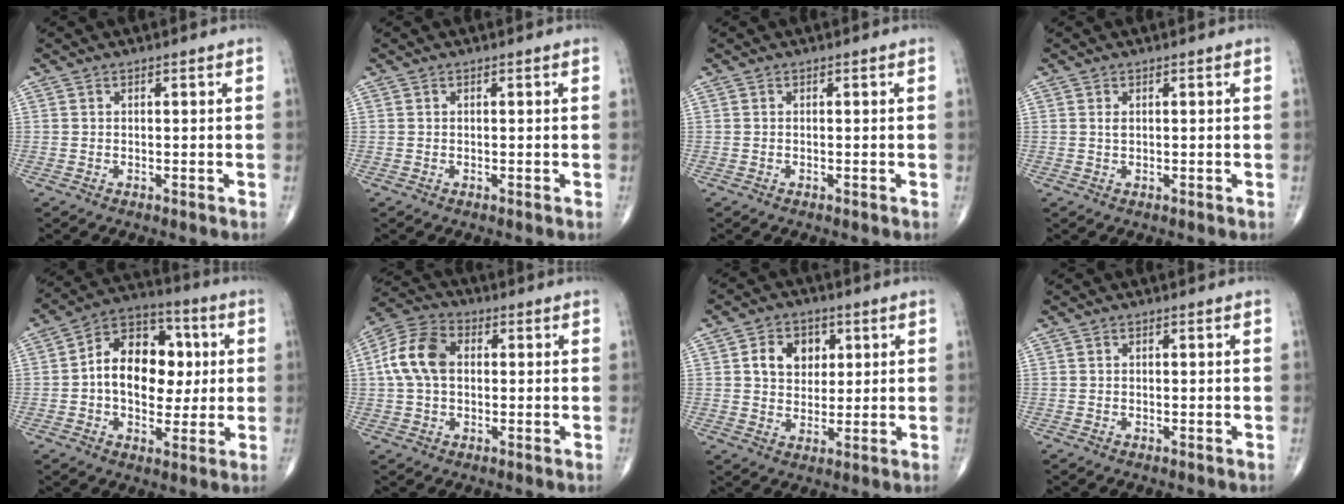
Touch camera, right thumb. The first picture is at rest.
{"total": 0.0}
{"total": 0.0}
{"total": 0.8, "force": [0.3, 0.4, 0.7], "torque": [-0.012, 0.000, 0.007]}
{"total": 16.2, "force": [1.1, 11.0, 11.8], "torque": [-0.140, 0.025, 0.010]}
{"total": 10.3, "force": [1.0, 7.0, 7.5], "torque": [-0.152, 0.027, 0.013]}
{"total": 7.8, "force": [2.2, 6.1, 4.3], "torque": [-0.036, -0.005, 0.037]}
{"total": 0.0}